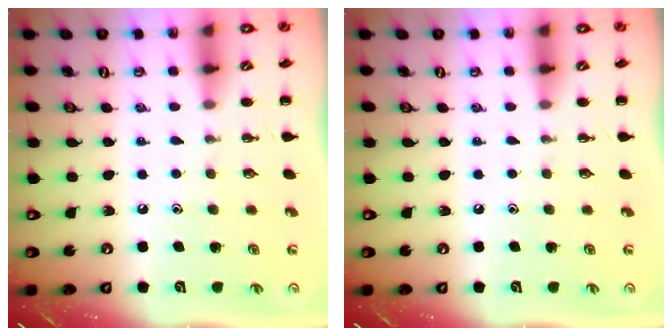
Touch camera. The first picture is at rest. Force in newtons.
{"total": 0.0}